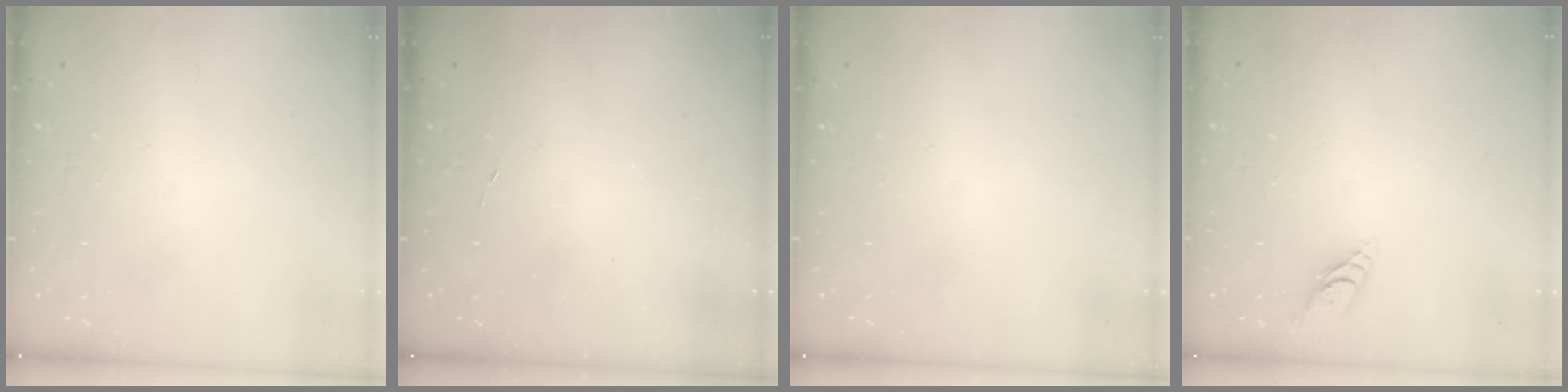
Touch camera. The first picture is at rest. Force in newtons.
{"total": 2.8, "press": 2.8, "slide": 0.3}
{"total": 0.0}
{"total": 5.5, "press": 5.5, "slide": 0.3}